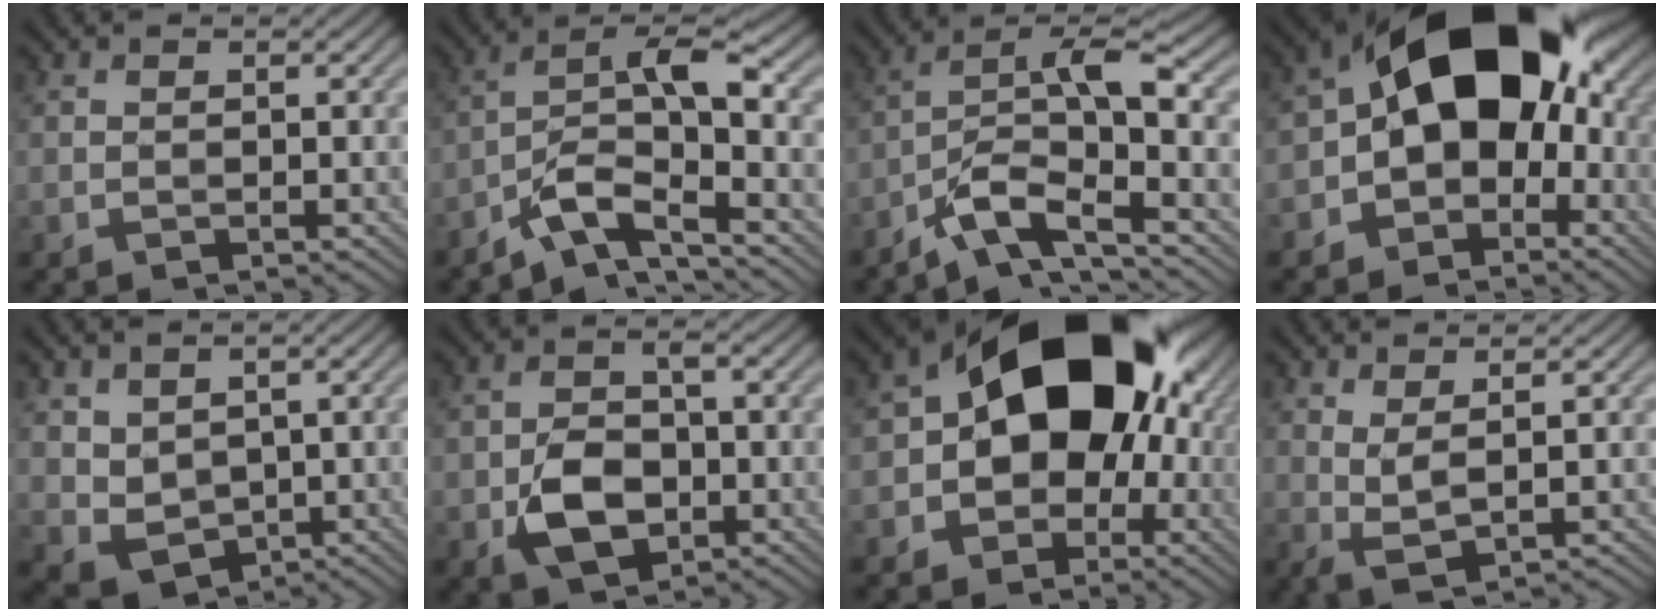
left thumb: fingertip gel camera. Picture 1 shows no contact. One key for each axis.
{"total": 8.0, "fx": -4.0, "fy": 2.2, "fz": 6.6, "tx": -0.114, "ty": 0.011, "tz": -0.085}
{"total": 9.1, "fx": -4.3, "fy": 2.6, "fz": 7.7, "tx": -0.133, "ty": 0.009, "tz": -0.089}
{"total": 15.8, "fx": -0.2, "fy": 10.6, "fz": 11.8, "tx": -0.154, "ty": 0.016, "tz": -0.027}
{"total": 4.4, "fx": 1.1, "fy": 3.4, "fz": 2.5, "tx": -0.077, "ty": -0.016, "tz": 0.028}
{"total": 6.5, "fx": -2.1, "fy": 4.1, "fz": 4.5, "tx": -0.084, "ty": -0.007, "tz": -0.042}
{"total": 16.8, "fx": 0.8, "fy": 12.2, "fz": 11.6, "tx": -0.138, "ty": 0.000, "tz": -0.007}
{"total": 3.0, "fx": 1.5, "fy": 0.4, "fz": 2.6, "tx": -0.068, "ty": -0.005, "tz": 0.035}